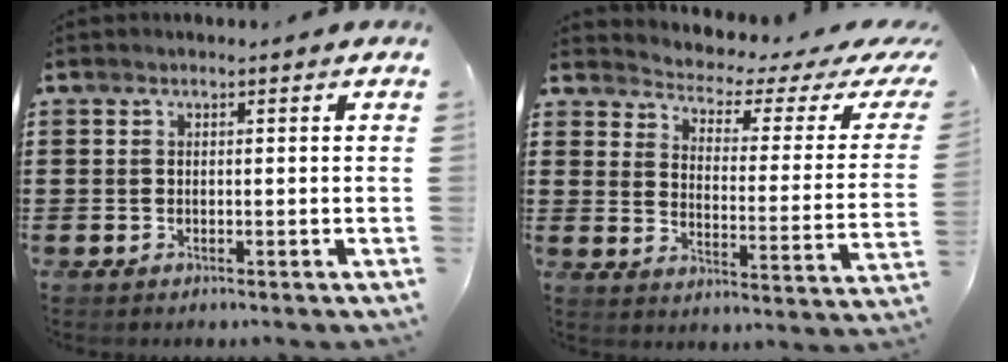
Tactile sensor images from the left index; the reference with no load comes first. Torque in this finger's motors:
{"motor_torque": [2.14, 0.00, 0.19, 0.00]}